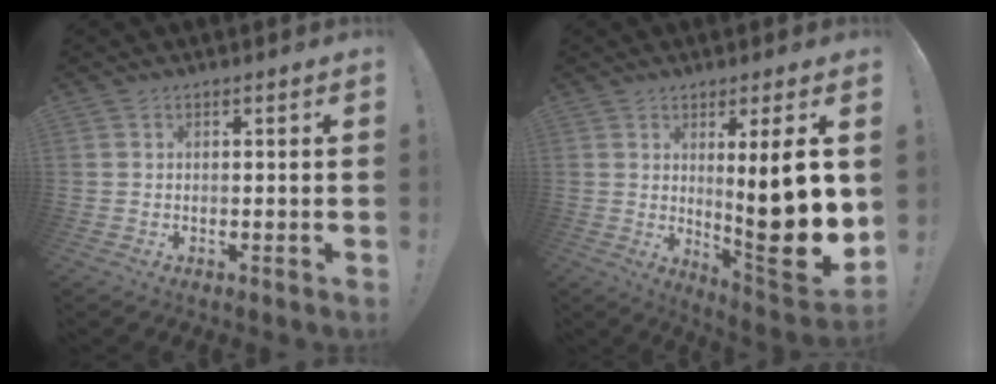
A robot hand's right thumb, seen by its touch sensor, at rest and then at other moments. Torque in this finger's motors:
{"motor_torque": [0.37, 0.76, 1.04, 0.64, 0.10]}